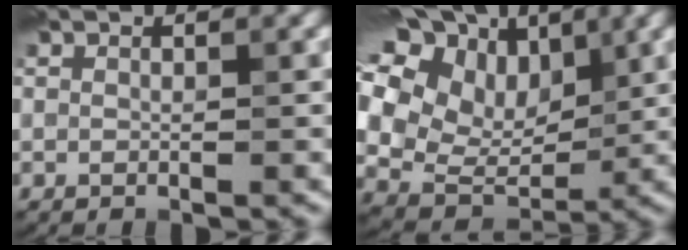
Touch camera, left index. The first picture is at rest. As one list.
[{"total": 12.7, "force": [5.5, 8.1, 8.0], "torque": [-0.170, 0.047, 0.100]}]